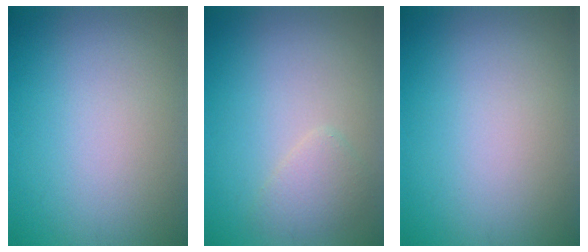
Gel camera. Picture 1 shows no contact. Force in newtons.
{"total": 1.7, "press": 1.7, "slide": 0.2}
{"total": 0.0}